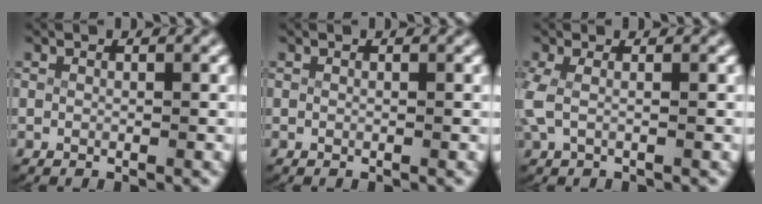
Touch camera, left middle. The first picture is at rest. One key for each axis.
{"total": 0.0}
{"total": 2.1, "fx": 0.0, "fy": 1.1, "fz": 1.8, "tx": -0.059, "ty": -0.006, "tz": 0.004}